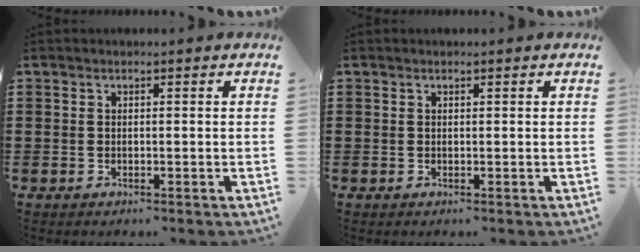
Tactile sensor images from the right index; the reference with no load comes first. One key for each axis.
{"total": 0.0}